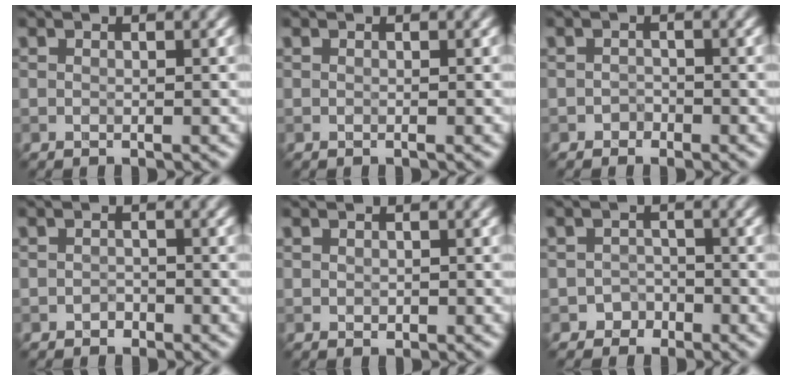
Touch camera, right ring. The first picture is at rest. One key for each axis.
{"total": 0.0}
{"total": 0.8, "fx": -0.6, "fy": 0.6, "fz": -0.1, "tx": 0.008, "ty": 0.004, "tz": -0.012}
{"total": 0.8, "fx": -0.6, "fy": 0.5, "fz": 0.1, "tx": 0.003, "ty": 0.002, "tz": -0.010}
{"total": 0.5, "fx": 0.1, "fy": 0.5, "fz": 0.2, "tx": -0.002, "ty": -0.003, "tz": 0.000}
{"total": 1.7, "fx": -1.2, "fy": 1.2, "fz": -0.4, "tx": 0.019, "ty": 0.012, "tz": -0.024}